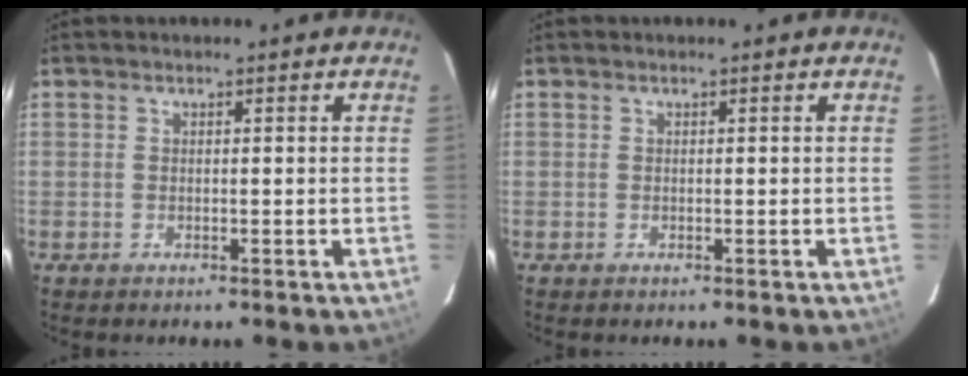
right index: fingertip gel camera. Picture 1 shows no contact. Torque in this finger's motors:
{"motor_torque": [0.00, 0.00, 0.00, 0.00]}